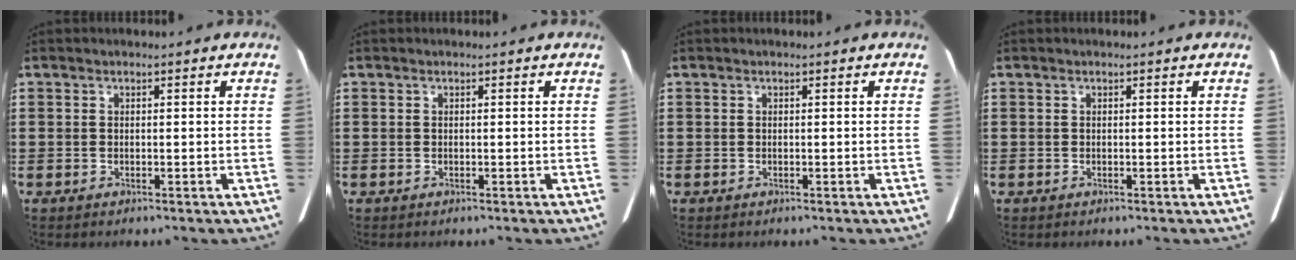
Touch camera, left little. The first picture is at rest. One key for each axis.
{"total": 0.0}
{"total": 0.0}
{"total": 0.0}